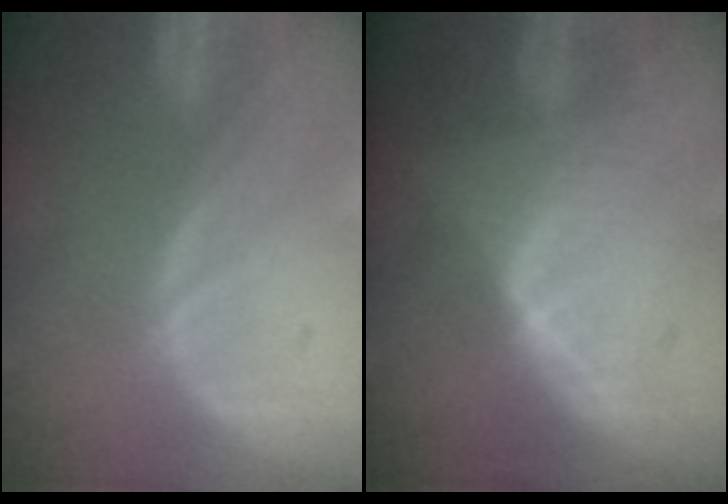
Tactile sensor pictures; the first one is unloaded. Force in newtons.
{"total": 6.4, "press": 6.2, "slide": 1.7}